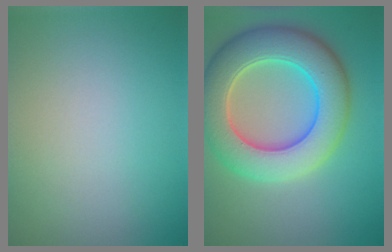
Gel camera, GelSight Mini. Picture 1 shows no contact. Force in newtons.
{"total": 9.8, "press": 9.7, "slide": 0.6}